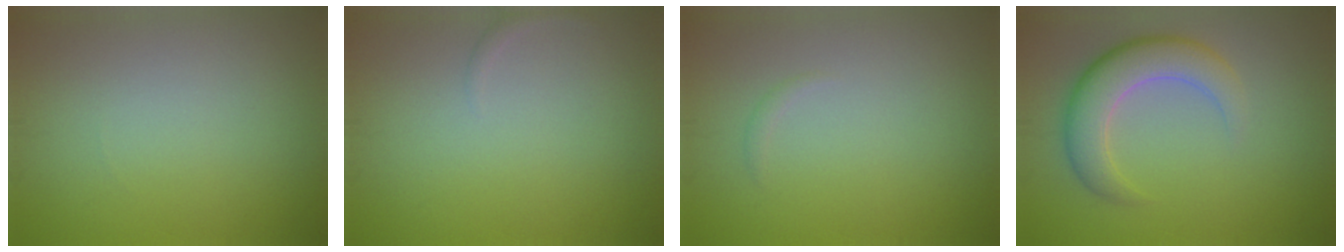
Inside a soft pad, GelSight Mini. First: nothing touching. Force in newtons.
{"total": 0.6, "press": 0.6, "slide": 0.1}
{"total": 0.5, "press": 0.5, "slide": 0.0}
{"total": 5.4, "press": 5.4, "slide": 0.4}